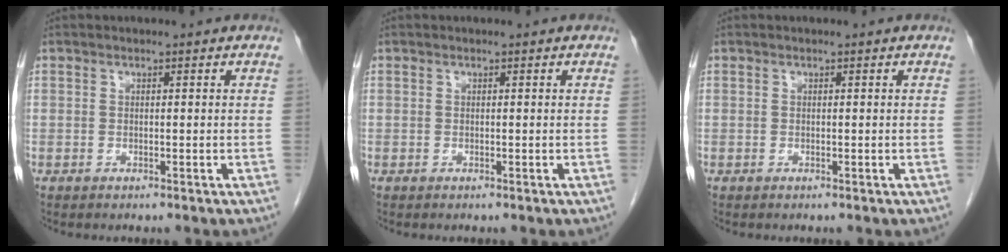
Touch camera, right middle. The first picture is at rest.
{"total": 0.0}
{"total": 0.0}